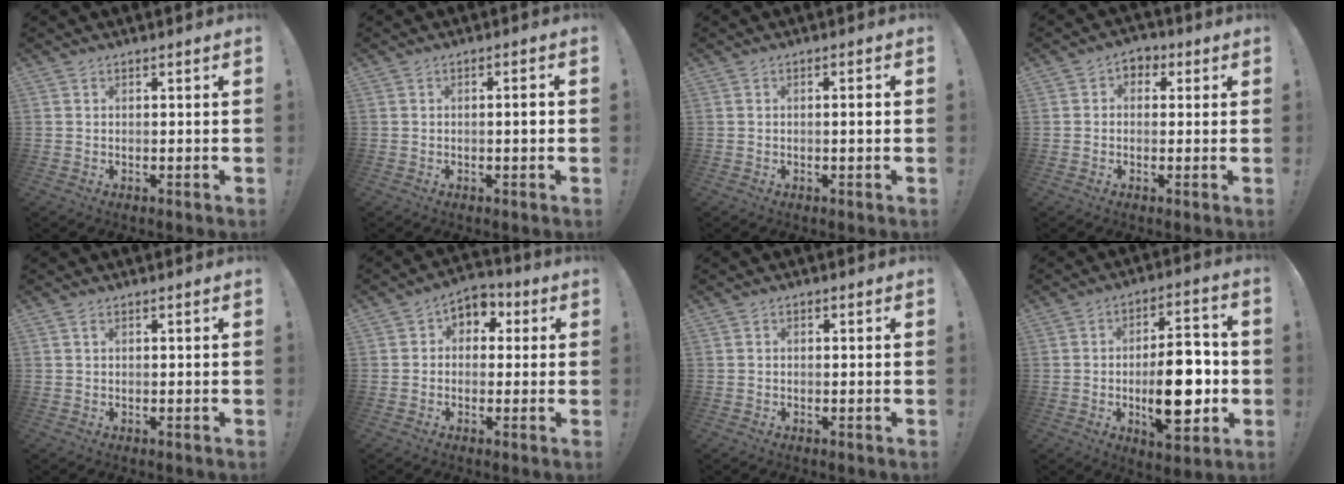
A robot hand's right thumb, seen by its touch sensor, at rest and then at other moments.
{"total": 2.3, "force": [-0.2, 0.1, 2.2], "torque": [-0.032, 0.001, -0.008]}
{"total": 1.9, "force": [0.0, 0.0, 1.9], "torque": [-0.027, 0.000, -0.003]}
{"total": 3.7, "force": [0.0, 3.2, 1.9], "torque": [-0.021, 0.006, -0.001]}
{"total": 0.8, "force": [0.4, 0.3, 0.5], "torque": [-0.011, 0.001, 0.008]}
{"total": 5.5, "force": [-0.1, 4.9, 2.5], "torque": [-0.026, 0.009, -0.001]}
{"total": 0.5, "force": [-0.1, 0.4, 0.3], "torque": [-0.005, 0.004, -0.002]}
{"total": 18.3, "force": [-2.9, 8.6, 15.9], "torque": [-0.235, 0.005, -0.044]}